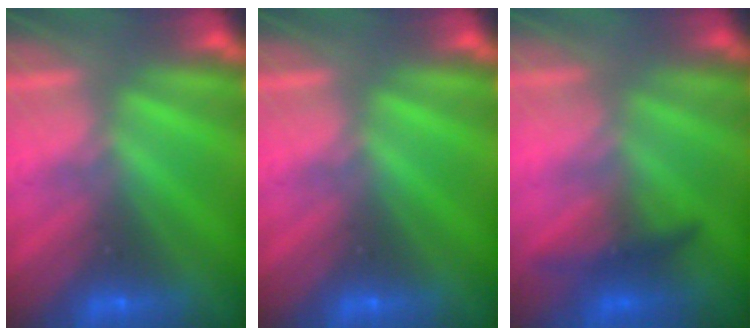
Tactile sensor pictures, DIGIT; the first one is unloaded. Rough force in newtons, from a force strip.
{"total": 0.0}
{"total": 1.3}